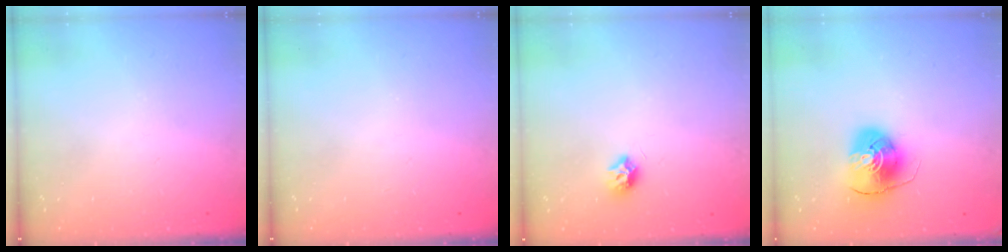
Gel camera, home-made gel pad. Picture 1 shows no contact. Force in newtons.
{"total": 0.0}
{"total": 7.4, "press": 7.4, "slide": 0.2}
{"total": 9.3, "press": 9.2, "slide": 1.1}